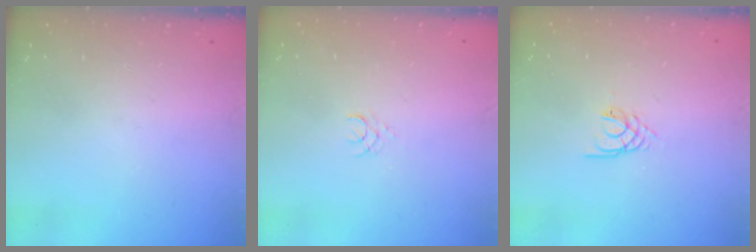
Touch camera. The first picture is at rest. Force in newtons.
{"total": 1.5, "press": 1.5, "slide": 0.2}
{"total": 2.2, "press": 2.1, "slide": 0.4}